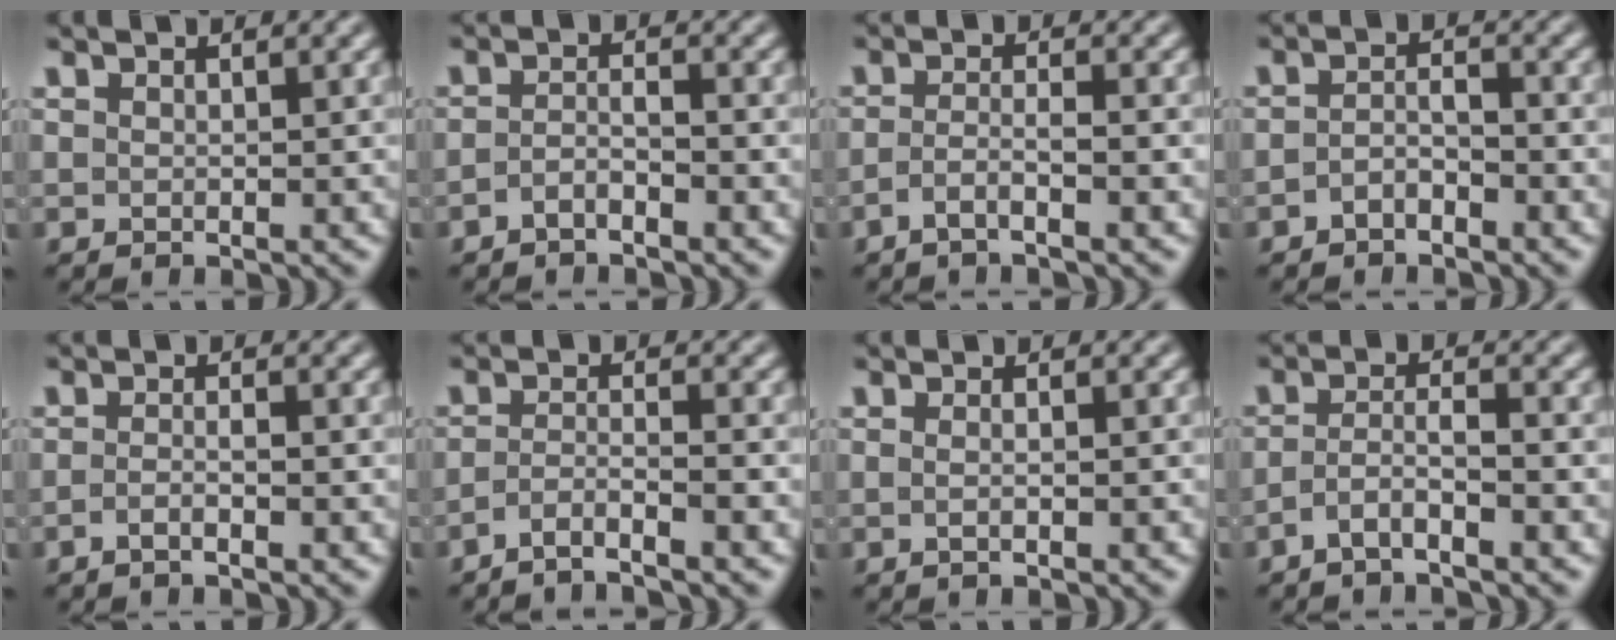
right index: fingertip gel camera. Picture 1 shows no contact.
{"total": 2.2, "force": [-2.0, 0.1, 0.8], "torque": [-0.010, -0.009, -0.032]}
{"total": 2.4, "force": [-2.0, -0.3, 1.4], "torque": [-0.024, -0.013, -0.031]}
{"total": 2.3, "force": [-2.0, 0.6, 1.0], "torque": [-0.009, -0.010, -0.031]}
{"total": 1.8, "force": [-1.4, -0.2, 1.0], "torque": [-0.017, -0.004, -0.026]}
{"total": 3.0, "force": [-2.7, -0.1, 1.2], "torque": [-0.019, -0.013, -0.044]}
{"total": 1.2, "force": [-0.8, -0.7, 0.6], "torque": [-0.015, -0.005, -0.010]}
{"total": 2.7, "force": [-2.1, 0.4, 1.6], "torque": [-0.027, -0.010, -0.036]}